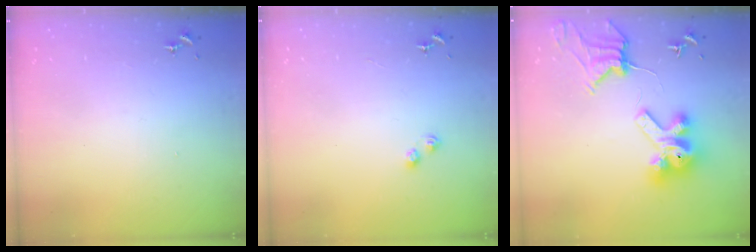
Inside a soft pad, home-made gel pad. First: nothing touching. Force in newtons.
{"total": 2.8, "press": 2.8, "slide": 0.3}
{"total": 18.0, "press": 17.9, "slide": 2.0}